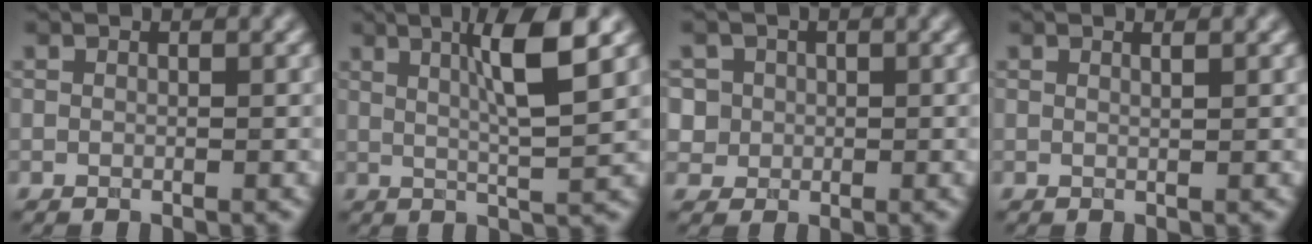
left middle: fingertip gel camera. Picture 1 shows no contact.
{"total": 6.2, "force": [2.2, 0.9, 5.7], "torque": [-0.090, 0.002, 0.037]}
{"total": 4.0, "force": [1.1, 3.6, 1.2], "torque": [-0.013, 0.018, 0.014]}
{"total": 0.9, "force": [0.6, 0.3, 0.6], "torque": [-0.003, 0.000, 0.003]}